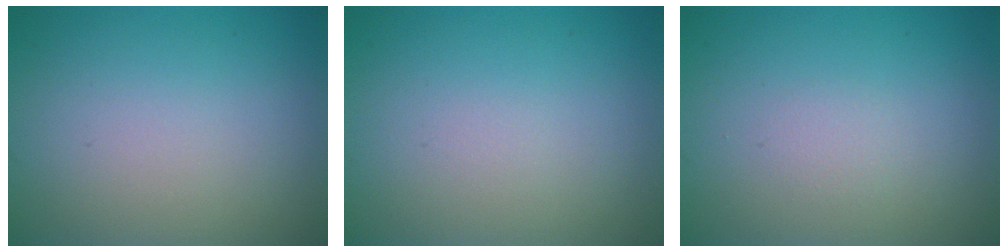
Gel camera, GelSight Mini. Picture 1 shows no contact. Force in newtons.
{"total": 0.0}
{"total": 0.5, "press": 0.5, "slide": 0.1}